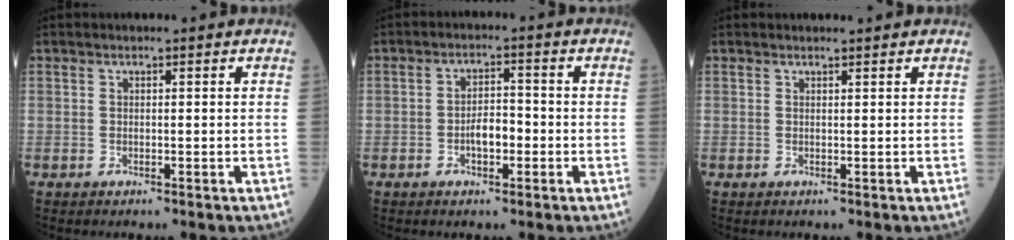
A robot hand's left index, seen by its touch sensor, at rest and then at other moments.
{"total": 3.7, "force": [-1.2, 1.6, 3.1], "torque": [-0.055, 0.009, -0.022]}
{"total": 0.7, "force": [0.7, 0.0, 0.0], "torque": [-0.008, 0.003, 0.013]}